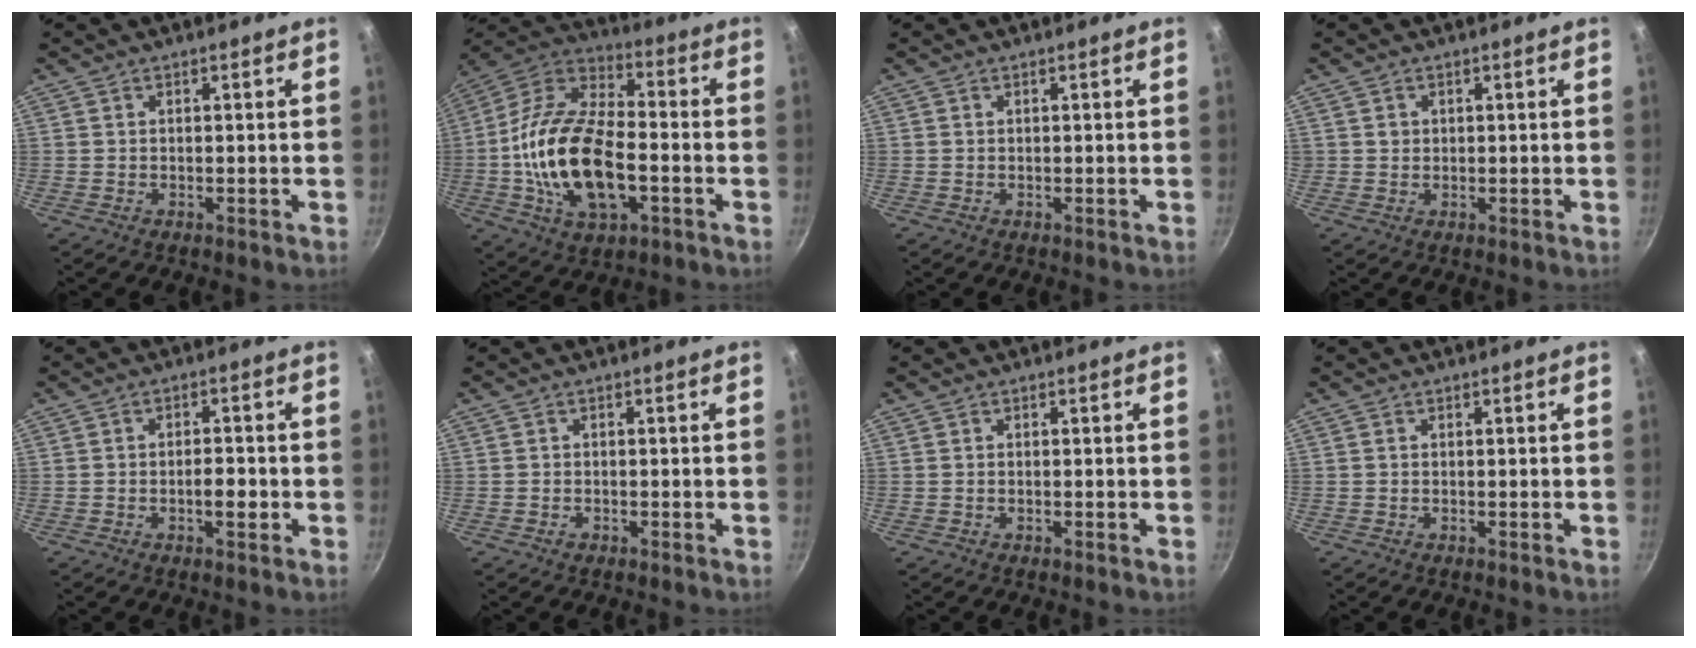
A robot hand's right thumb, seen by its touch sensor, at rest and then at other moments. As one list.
[{"total": 21.5, "force": [-4.1, 11.5, 17.6], "torque": [-0.327, 0.033, -0.084]}, {"total": 0.0}, {"total": 1.4, "force": [0.3, 1.3, 0.4], "torque": [-0.001, 0.003, 0.004]}, {"total": 3.6, "force": [-1.1, 1.6, 3.0], "torque": [-0.035, 0.012, -0.016]}, {"total": 1.0, "force": [-0.6, 0.8, 0.4], "torque": [-0.005, 0.003, -0.009]}, {"total": 0.0}, {"total": 0.0}]